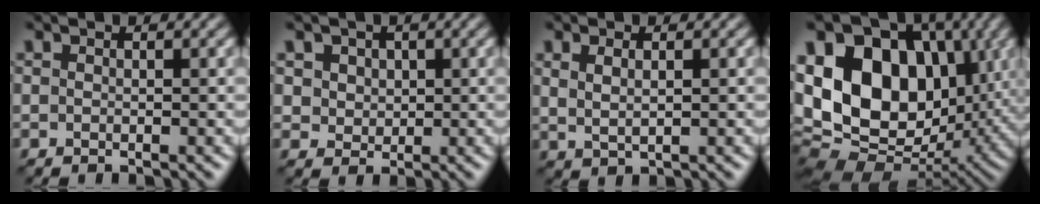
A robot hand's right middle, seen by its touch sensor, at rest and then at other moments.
{"total": 3.3, "force": [1.6, 2.6, 1.4], "torque": [-0.036, 0.007, 0.031]}
{"total": 1.8, "force": [0.7, 0.7, 1.4], "torque": [-0.030, -0.003, 0.019]}
{"total": 17.0, "force": [2.4, 12.4, 11.4], "torque": [-0.214, 0.021, 0.035]}